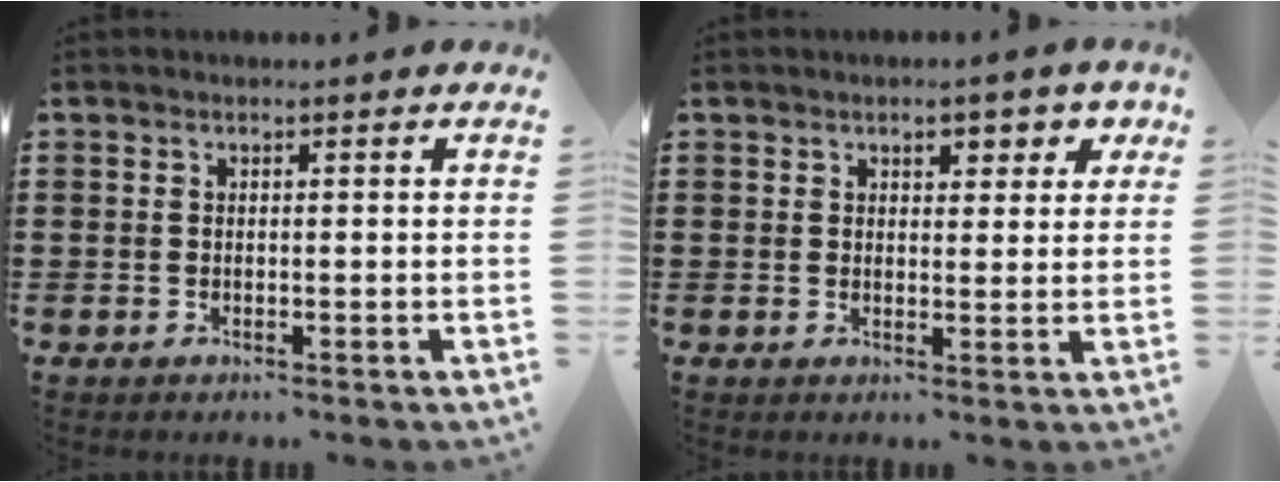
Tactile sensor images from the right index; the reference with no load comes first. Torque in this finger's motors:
{"motor_torque": [0.20, -0.13, 0.03, 0.04]}